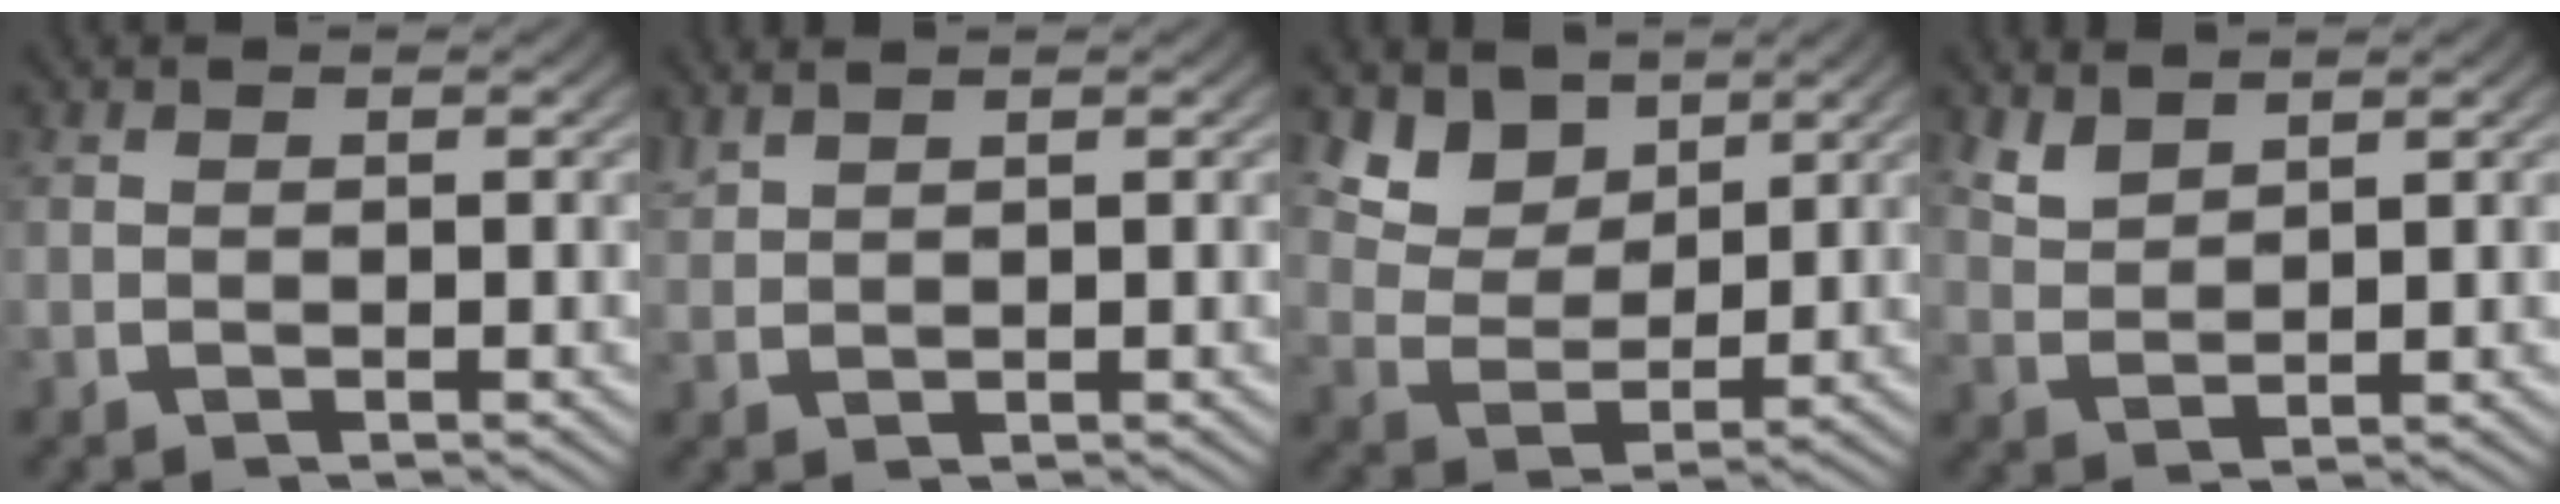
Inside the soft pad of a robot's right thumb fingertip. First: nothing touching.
{"total": 1.9, "force": [1.8, 0.3, 0.5], "torque": [-0.009, 0.007, 0.039]}
{"total": 6.5, "force": [2.9, 4.6, 3.6], "torque": [-0.081, -0.013, 0.055]}
{"total": 2.9, "force": [2.4, 1.0, 1.2], "torque": [-0.027, 0.000, 0.056]}